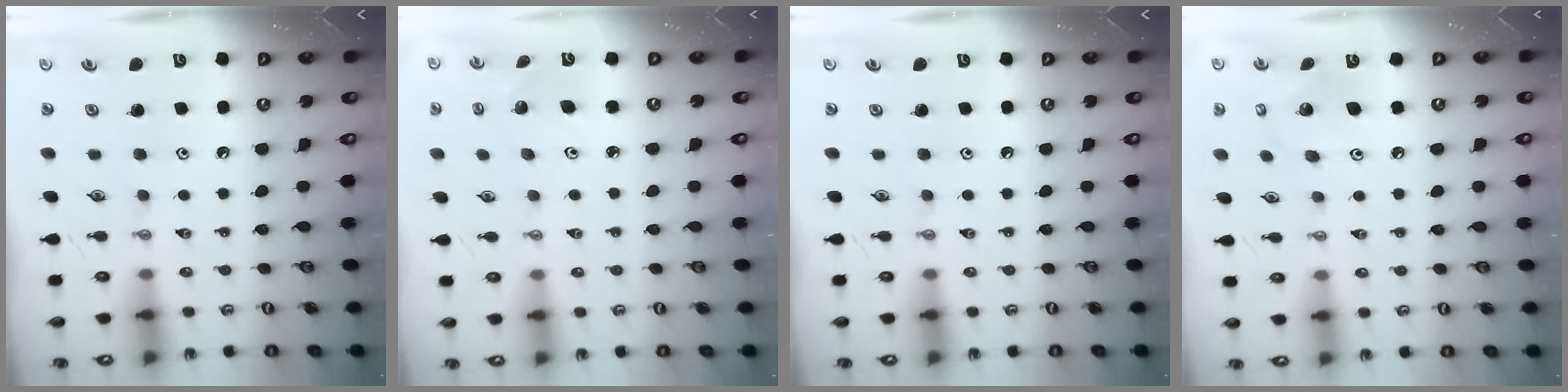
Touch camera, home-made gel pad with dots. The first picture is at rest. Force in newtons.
{"total": 4.1, "press": 3.5, "slide": 2.0}
{"total": 0.0}
{"total": 7.9, "press": 7.9, "slide": 0.1}